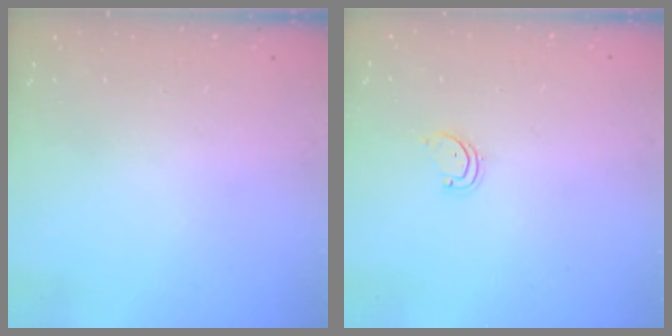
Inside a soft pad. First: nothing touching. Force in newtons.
{"total": 1.9, "press": 1.9, "slide": 0.2}